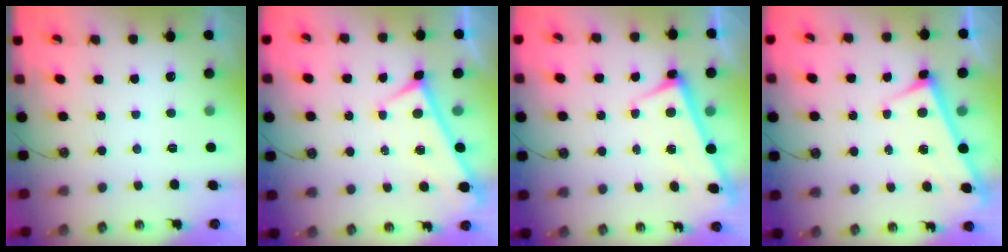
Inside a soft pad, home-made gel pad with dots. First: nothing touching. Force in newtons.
{"total": 0.0}
{"total": 2.8, "press": 2.7, "slide": 0.4}
{"total": 2.9, "press": 2.9, "slide": 0.1}